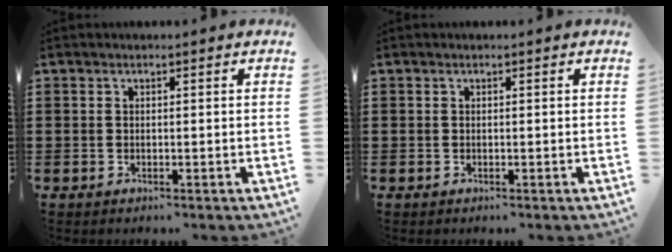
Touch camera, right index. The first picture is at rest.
{"total": 0.0}